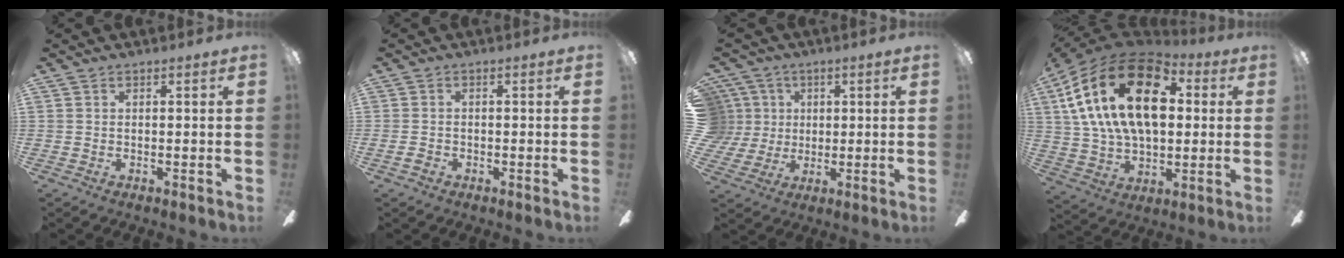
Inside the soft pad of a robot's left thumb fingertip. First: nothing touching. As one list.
[{"total": 1.6, "force": [-0.8, 1.2, 0.7], "torque": [-0.012, 0.006, -0.017]}, {"total": 9.1, "force": [2.1, 8.7, 1.7], "torque": [-0.063, -0.001, 0.046]}, {"total": 26.6, "force": [8.4, 15.6, 19.8], "torque": [-0.377, -0.008, 0.140]}]